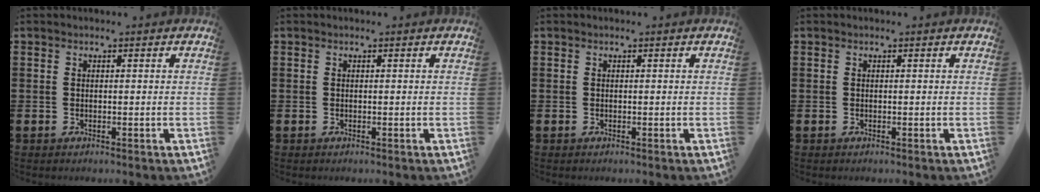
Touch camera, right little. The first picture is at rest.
{"total": 0.0}
{"total": 0.0}
{"total": 0.0}